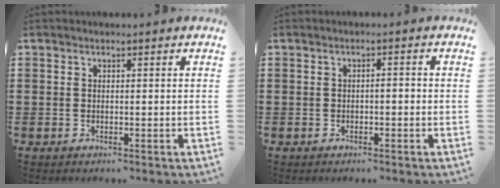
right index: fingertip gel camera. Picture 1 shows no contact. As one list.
[{"total": 1.0, "force": [-0.6, 0.3, 0.7], "torque": [-0.016, -0.004, -0.011]}]